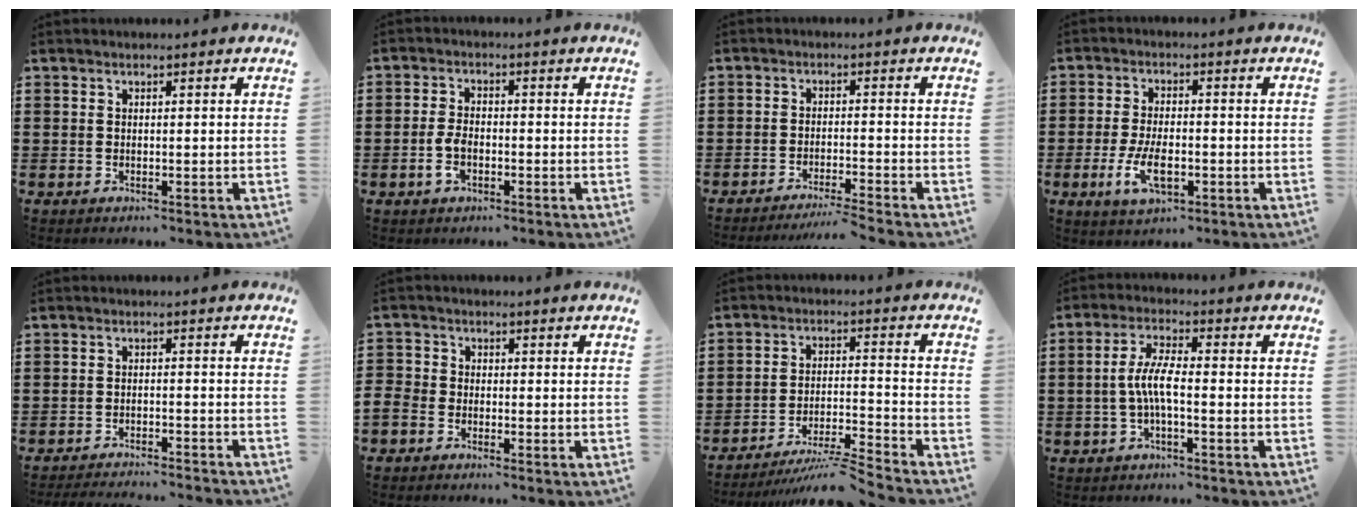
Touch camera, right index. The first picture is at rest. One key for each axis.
{"total": 3.6, "fx": -1.1, "fy": 1.9, "fz": 2.9, "tx": -0.074, "ty": -0.006, "tz": -0.025}
{"total": 3.0, "fx": -2.8, "fy": -0.7, "fz": 0.6, "tx": -0.012, "ty": -0.005, "tz": -0.058}
{"total": 6.2, "fx": -2.1, "fy": 2.8, "fz": 5.2, "tx": -0.113, "ty": -0.003, "tz": -0.041}
{"total": 2.7, "fx": -2.7, "fy": -0.4, "fz": 0.2, "tx": -0.006, "ty": -0.001, "tz": -0.058}
{"total": 2.2, "fx": -2.0, "fy": 1.1, "fz": 0.2, "tx": -0.016, "ty": 0.000, "tz": -0.045}
{"total": 6.7, "fx": -6.2, "fy": -0.2, "fz": 2.6, "tx": -0.046, "ty": -0.005, "tz": -0.118}
{"total": 5.4, "fx": -1.2, "fy": 1.3, "fz": 5.1, "tx": -0.119, "ty": -0.004, "tz": -0.032}